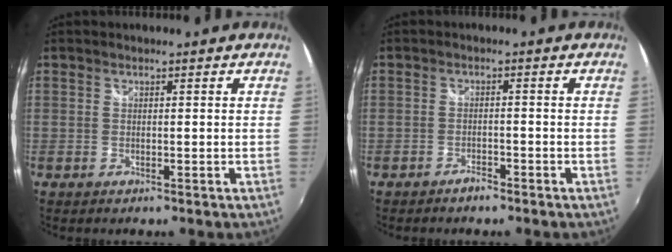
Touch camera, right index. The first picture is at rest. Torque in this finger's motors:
{"motor_torque": [0.06, -0.02, -0.06, -0.01]}